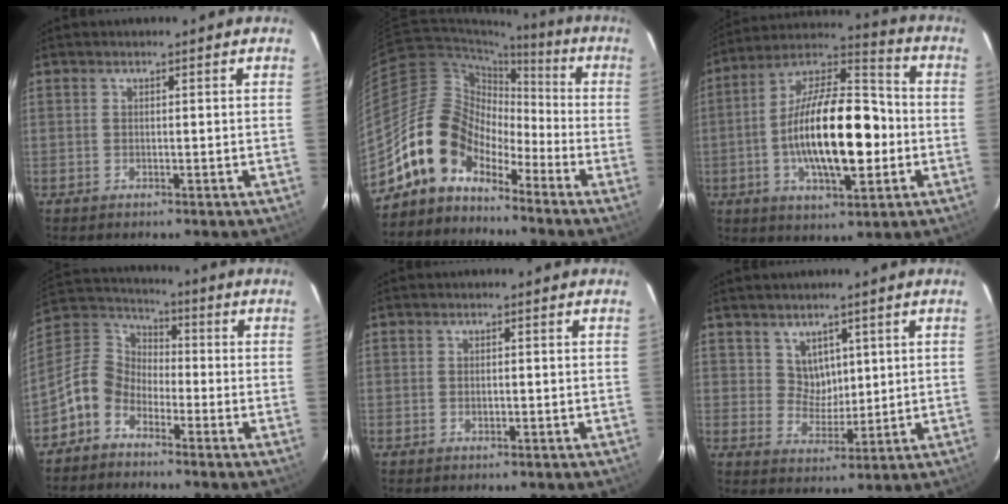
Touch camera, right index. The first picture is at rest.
{"total": 11.4, "force": [-8.0, 7.3, 3.5], "torque": [-0.066, 0.039, -0.159]}
{"total": 21.0, "force": [-3.2, 8.2, 19.0], "torque": [-0.346, 0.013, -0.060]}
{"total": 8.8, "force": [-5.2, 6.2, 3.4], "torque": [-0.076, 0.032, -0.124]}
{"total": 1.2, "force": [-0.1, 0.7, 1.0], "torque": [-0.017, 0.001, -0.001]}
{"total": 4.9, "force": [2.6, 3.9, 1.4], "torque": [-0.016, 0.003, 0.055]}